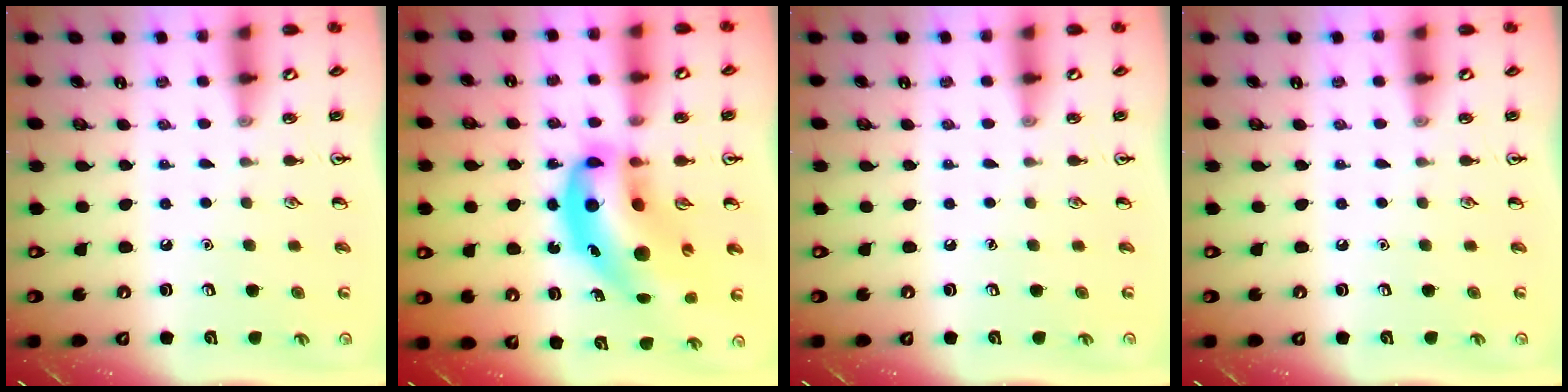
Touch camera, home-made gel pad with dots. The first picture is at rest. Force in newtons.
{"total": 18.7, "press": 18.0, "slide": 5.3}
{"total": 0.0}
{"total": 0.0}